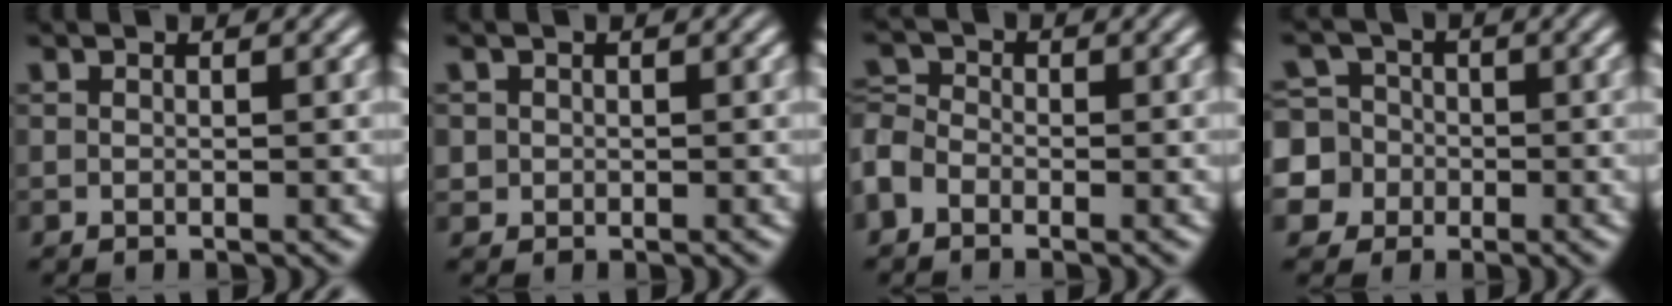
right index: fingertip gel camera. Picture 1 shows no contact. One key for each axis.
{"total": 1.6, "fx": 0.0, "fy": 1.5, "fz": 0.4, "tx": -0.013, "ty": -0.007, "tz": 0.003}
{"total": 2.4, "fx": -1.0, "fy": 1.9, "fz": 1.1, "tx": -0.019, "ty": -0.013, "tz": -0.019}
{"total": 9.6, "fx": -1.9, "fy": 9.1, "fz": 2.5, "tx": -0.069, "ty": -0.040, "tz": -0.038}